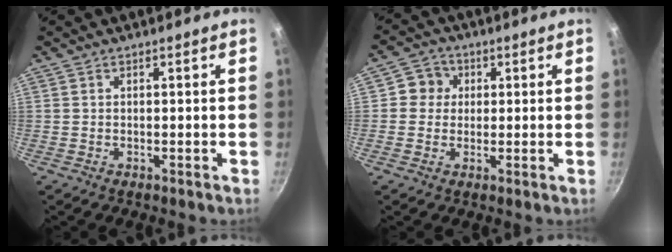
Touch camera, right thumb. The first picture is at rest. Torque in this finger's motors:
{"motor_torque": [0.20, 0.06, 0.60, -0.16, -0.01]}